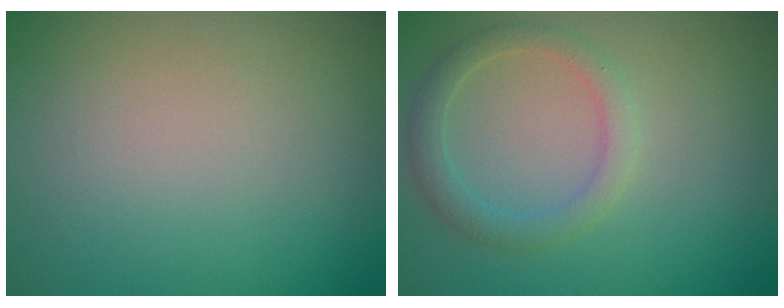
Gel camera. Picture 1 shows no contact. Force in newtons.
{"total": 2.4, "press": 2.4, "slide": 0.1}